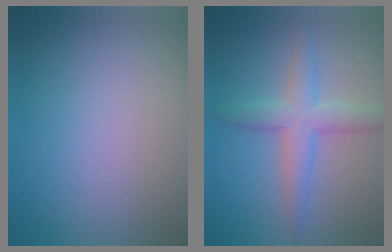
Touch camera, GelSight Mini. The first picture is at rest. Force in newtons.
{"total": 3.9, "press": 3.9, "slide": 0.1}